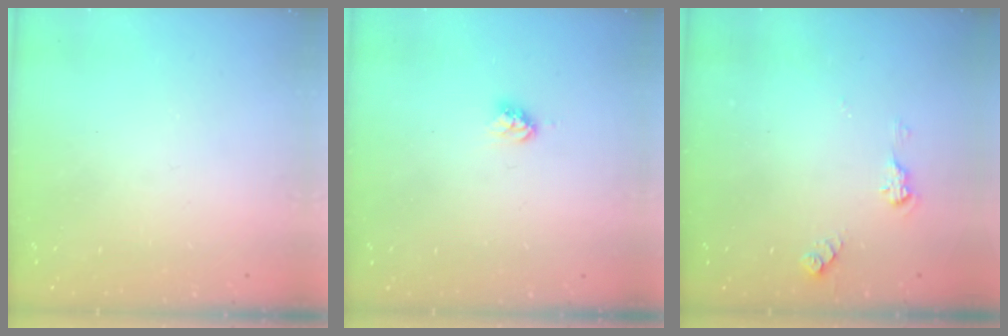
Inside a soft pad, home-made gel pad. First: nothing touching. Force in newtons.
{"total": 3.2, "press": 3.2, "slide": 0.5}
{"total": 4.7, "press": 4.7, "slide": 0.5}